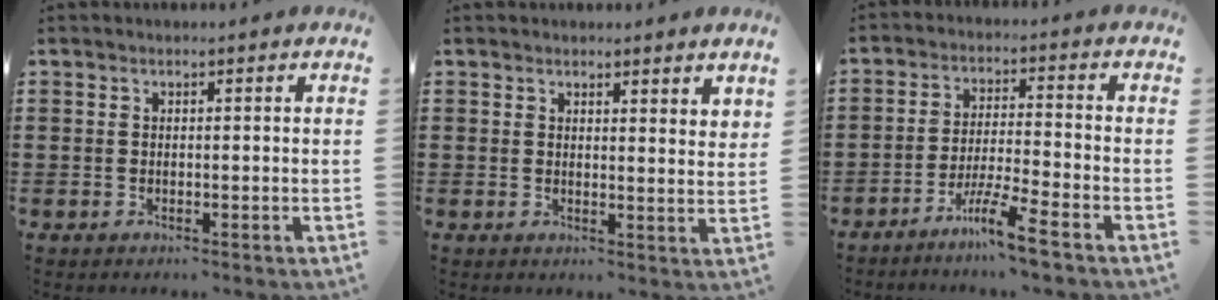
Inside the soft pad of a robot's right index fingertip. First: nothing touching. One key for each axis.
{"total": 1.9, "fx": 1.9, "fy": 0.3, "fz": 0.3, "tx": -0.011, "ty": 0.005, "tz": 0.037}
{"total": 7.1, "fx": -5.4, "fy": -0.3, "fz": 4.6, "tx": -0.095, "ty": -0.010, "tz": -0.104}